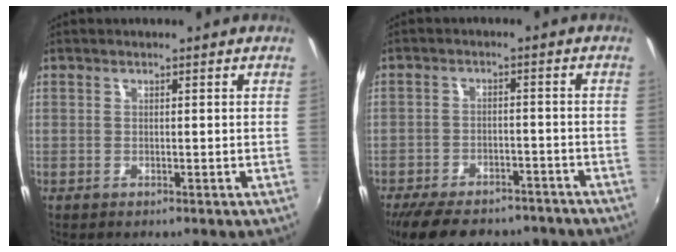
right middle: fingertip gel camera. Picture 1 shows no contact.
{"total": 16.2, "force": [-13.0, 6.8, 7.0], "torque": [-0.155, -0.006, -0.181]}